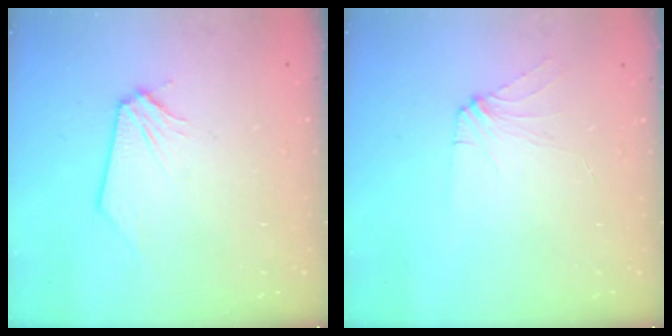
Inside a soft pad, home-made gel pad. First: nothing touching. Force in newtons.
{"total": 4.3, "press": 4.2, "slide": 0.8}